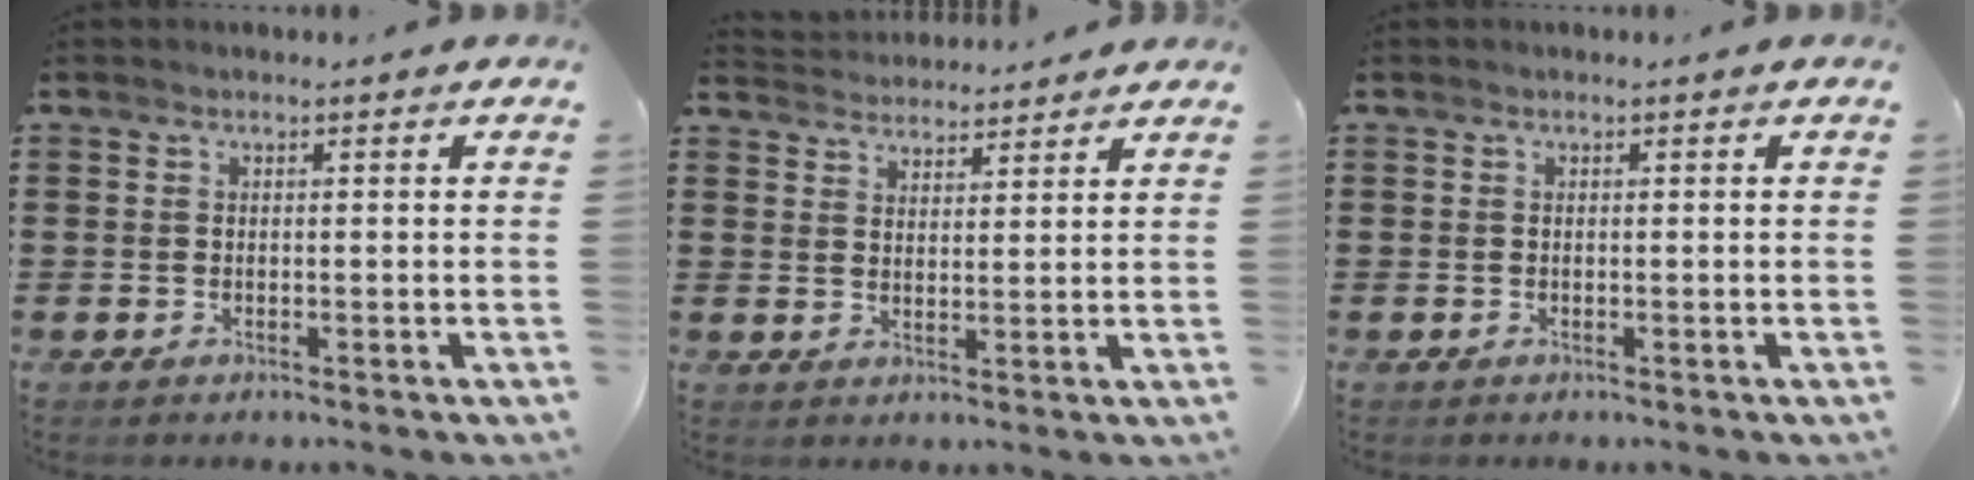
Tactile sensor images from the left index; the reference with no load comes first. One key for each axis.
{"total": 3.3, "fx": 3.3, "fy": 0.3, "fz": -0.4, "tx": -0.005, "ty": -0.011, "tz": 0.060}
{"total": 0.0}